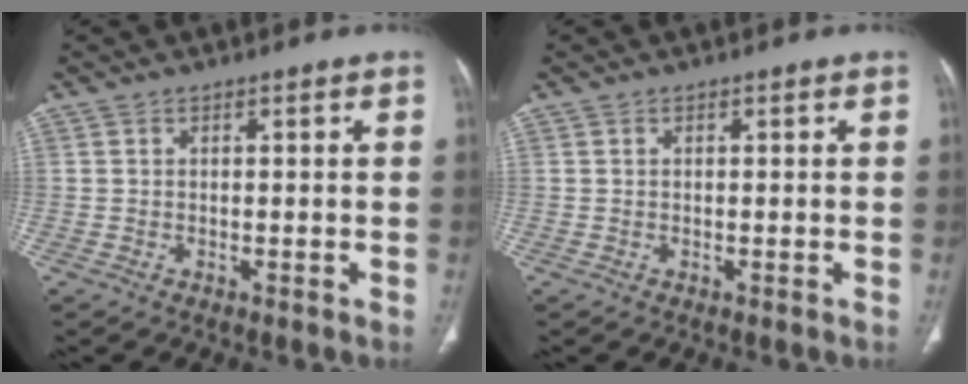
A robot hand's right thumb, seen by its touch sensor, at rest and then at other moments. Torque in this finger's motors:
{"motor_torque": [0.10, 0.04, -0.16, 0.03, 0.04]}